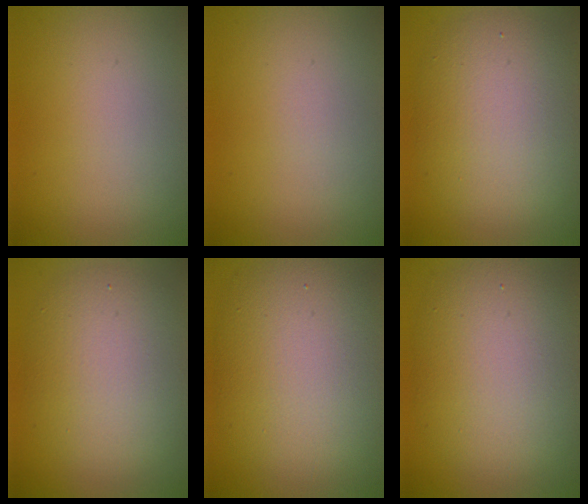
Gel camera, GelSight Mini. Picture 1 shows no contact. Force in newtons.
{"total": 0.0}
{"total": 7.8, "press": 7.8, "slide": 0.6}
{"total": 6.6, "press": 6.5, "slide": 0.7}
{"total": 10.1, "press": 10.1, "slide": 0.5}
{"total": 8.9, "press": 8.9, "slide": 0.4}